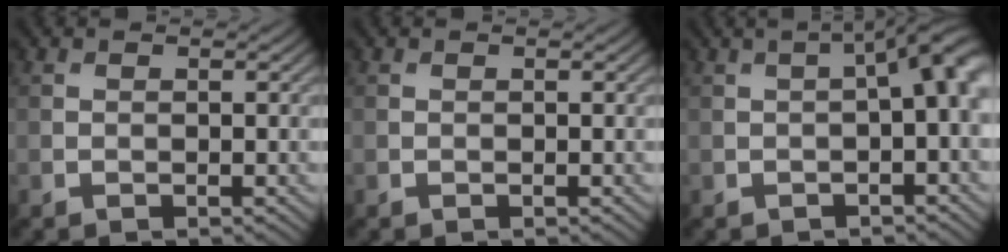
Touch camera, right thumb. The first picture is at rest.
{"total": 0.0}
{"total": 5.5, "force": [0.3, 1.5, 5.3], "torque": [-0.067, 0.013, 0.004]}